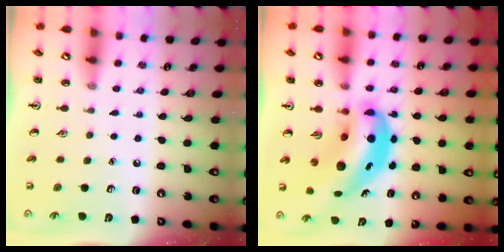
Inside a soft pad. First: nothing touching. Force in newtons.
{"total": 11.1, "press": 10.7, "slide": 2.9}